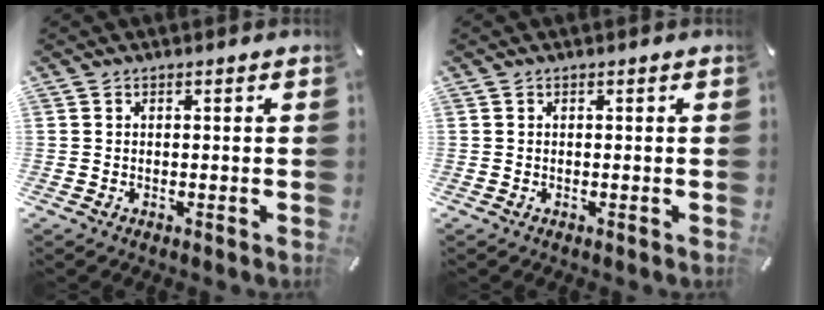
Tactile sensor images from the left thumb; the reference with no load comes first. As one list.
[{"total": 0.0}]